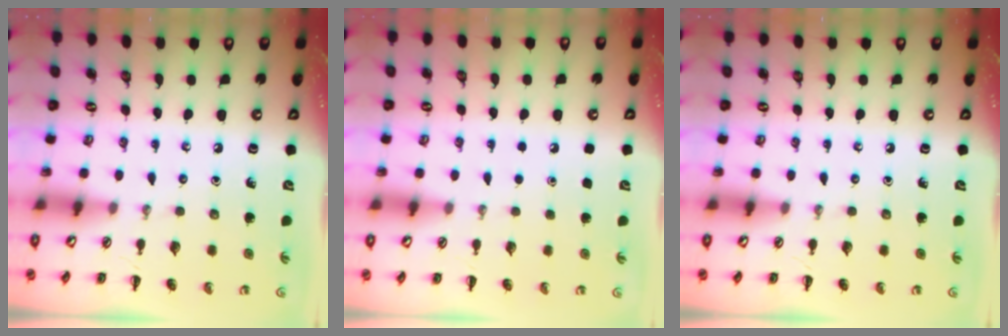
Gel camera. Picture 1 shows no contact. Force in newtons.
{"total": 1.6, "press": 1.6, "slide": 0.1}
{"total": 0.0}